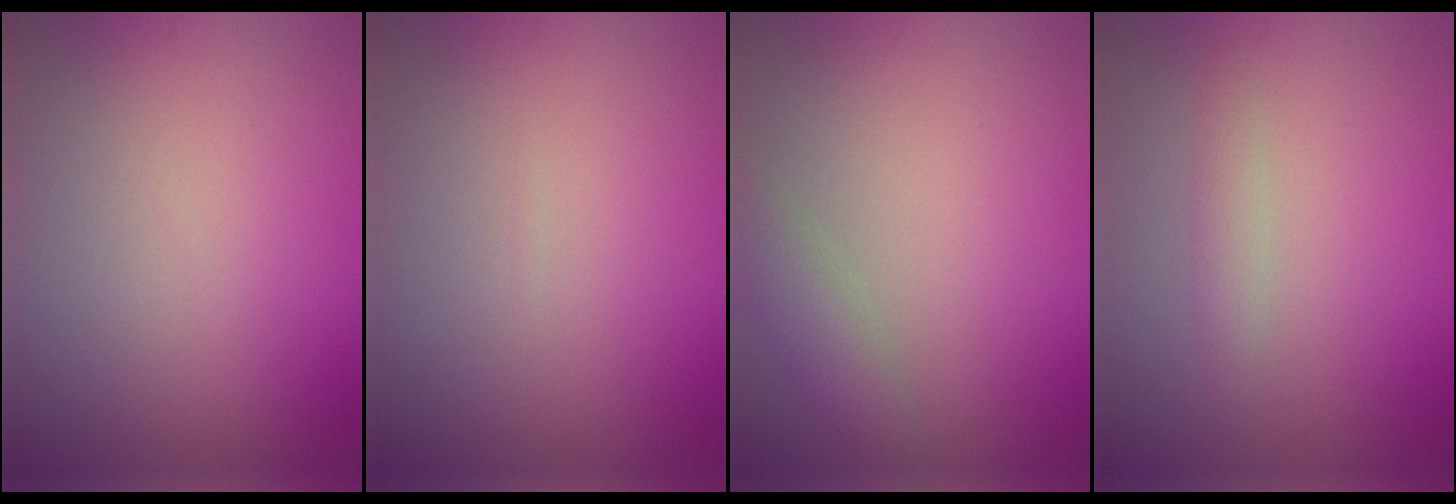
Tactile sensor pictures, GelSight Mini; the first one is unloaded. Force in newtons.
{"total": 0.0}
{"total": 2.5, "press": 2.5, "slide": 0.2}
{"total": 1.2, "press": 1.2, "slide": 0.1}